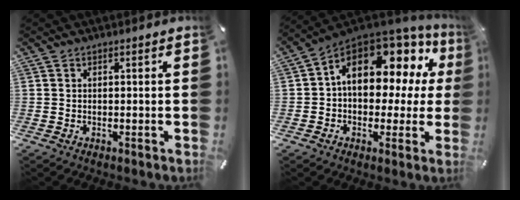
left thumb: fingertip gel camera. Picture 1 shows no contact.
{"total": 14.9, "force": [6.0, 9.2, 10.1], "torque": [-0.154, -0.040, 0.105]}